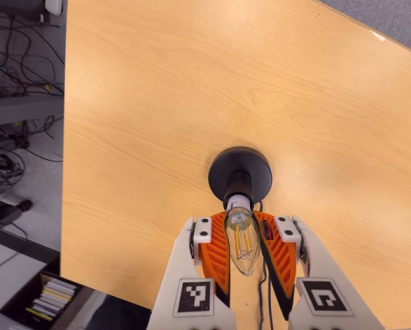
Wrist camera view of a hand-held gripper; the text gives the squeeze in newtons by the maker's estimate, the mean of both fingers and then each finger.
{"total": 20.3, "left": 19.5, "right": 21.0}